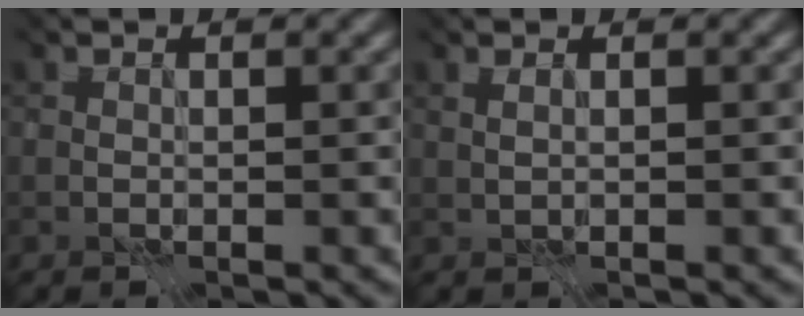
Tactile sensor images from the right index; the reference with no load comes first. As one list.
[{"total": 2.0, "force": [1.3, 1.0, 1.3], "torque": [-0.006, 0.018, 0.014]}]